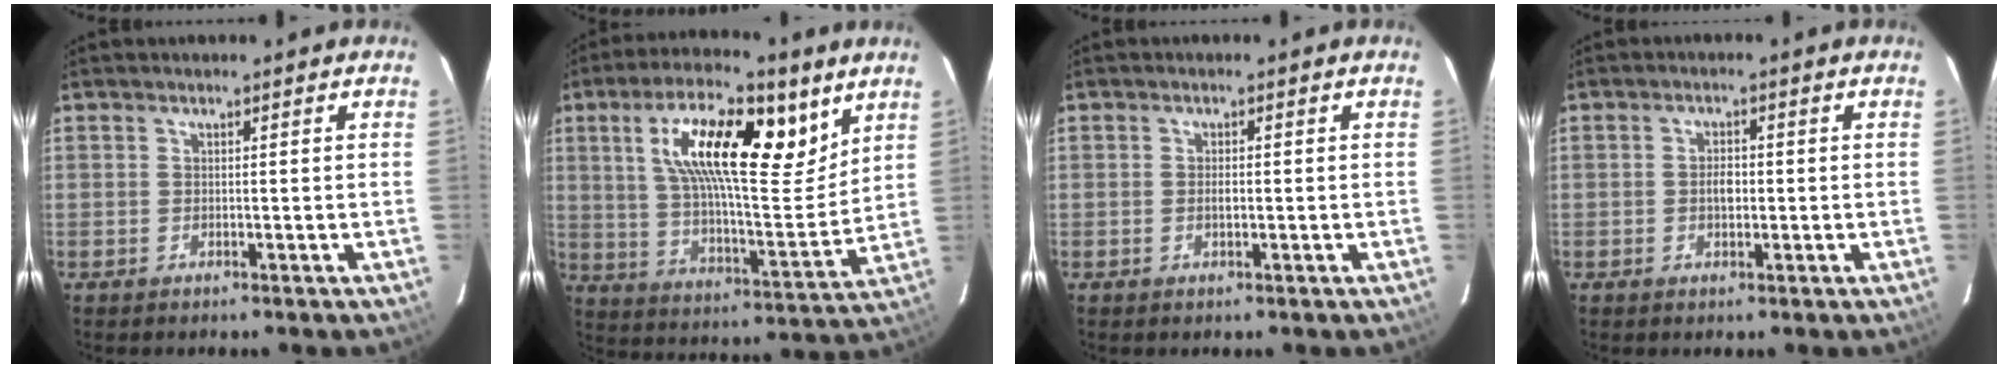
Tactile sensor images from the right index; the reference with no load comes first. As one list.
[{"total": 20.7, "force": [9.4, 7.3, 17.0], "torque": [-0.286, 0.017, 0.155]}, {"total": 1.2, "force": [-0.2, 0.6, 1.0], "torque": [-0.018, 0.001, -0.004]}, {"total": 2.5, "force": [-0.3, 1.6, 1.9], "torque": [-0.033, 0.005, -0.006]}]